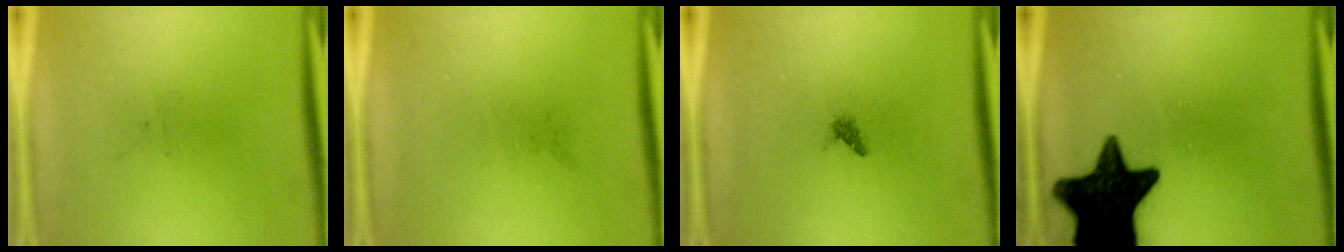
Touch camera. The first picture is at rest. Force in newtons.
{"total": 0.0}
{"total": 0.7}
{"total": 16.3}